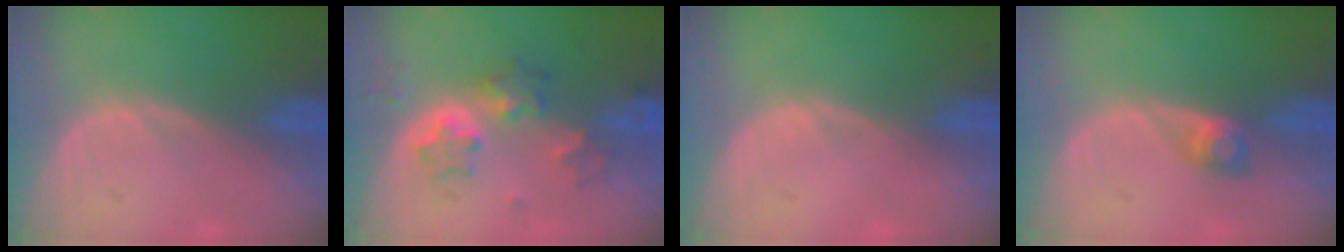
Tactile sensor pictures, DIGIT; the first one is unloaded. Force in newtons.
{"total": 6.4, "press": 5.7, "slide": 3.0}
{"total": 0.0}
{"total": 2.5, "press": 2.3, "slide": 1.0}